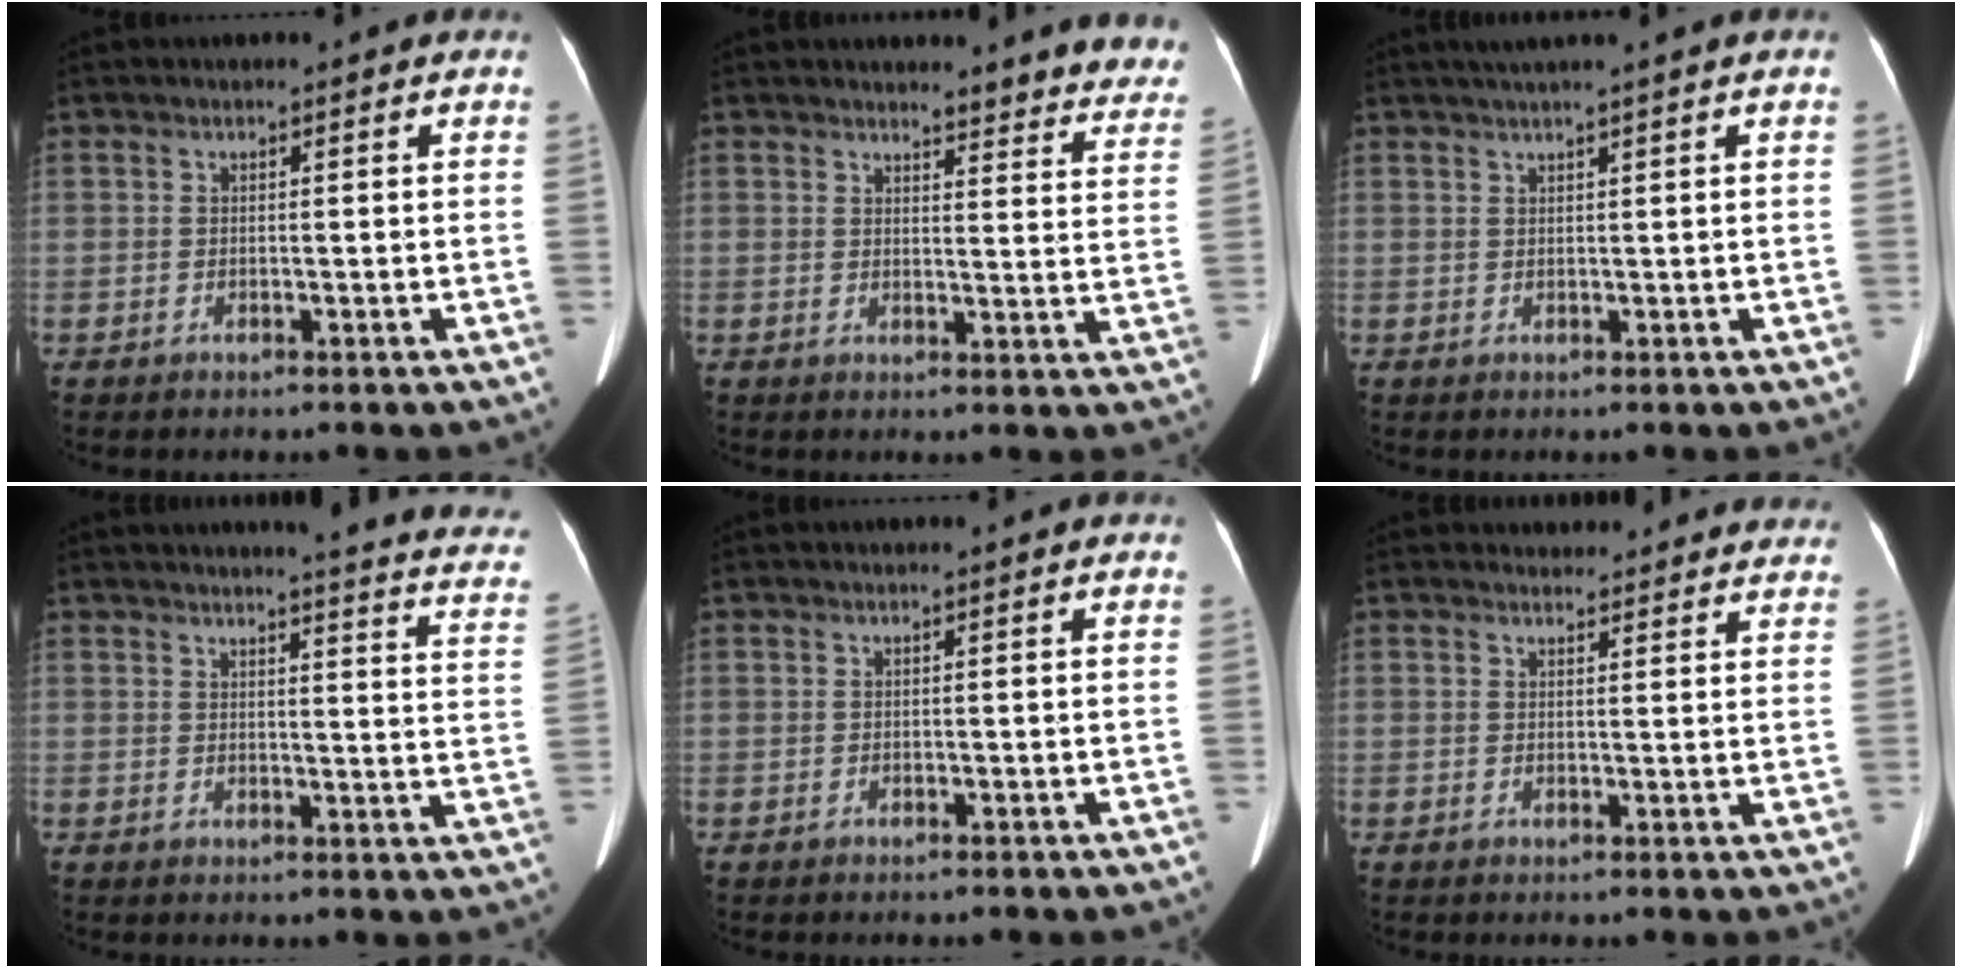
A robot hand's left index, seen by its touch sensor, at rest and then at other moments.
{"total": 11.2, "force": [10.8, 2.3, 1.8], "torque": [0.026, -0.040, 0.089]}
{"total": 2.8, "force": [1.9, -0.7, 1.9], "torque": [-0.035, 0.013, 0.038]}
{"total": 17.5, "force": [16.4, 0.9, 6.0], "torque": [-0.060, -0.095, 0.158]}
{"total": 0.0}
{"total": 10.2, "force": [9.6, 3.2, 1.3], "torque": [0.018, 0.009, 0.088]}